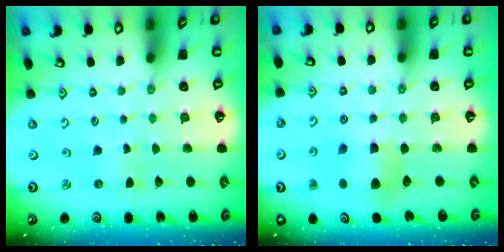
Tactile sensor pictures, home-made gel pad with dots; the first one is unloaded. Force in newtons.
{"total": 6.8, "press": 6.7, "slide": 0.7}